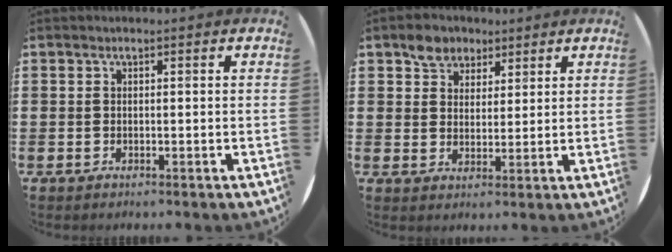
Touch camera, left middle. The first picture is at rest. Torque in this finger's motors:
{"motor_torque": [0.90, -0.85, 0.06, 0.03]}